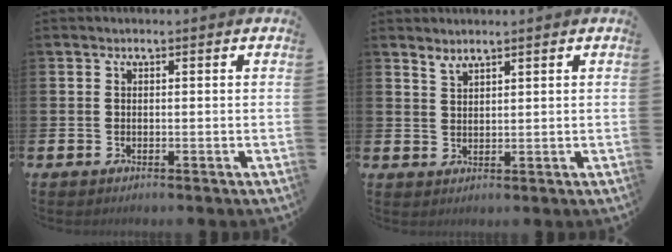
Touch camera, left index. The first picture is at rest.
{"total": 2.0, "force": [1.9, 0.3, 0.2], "torque": [0.008, -0.011, 0.033]}